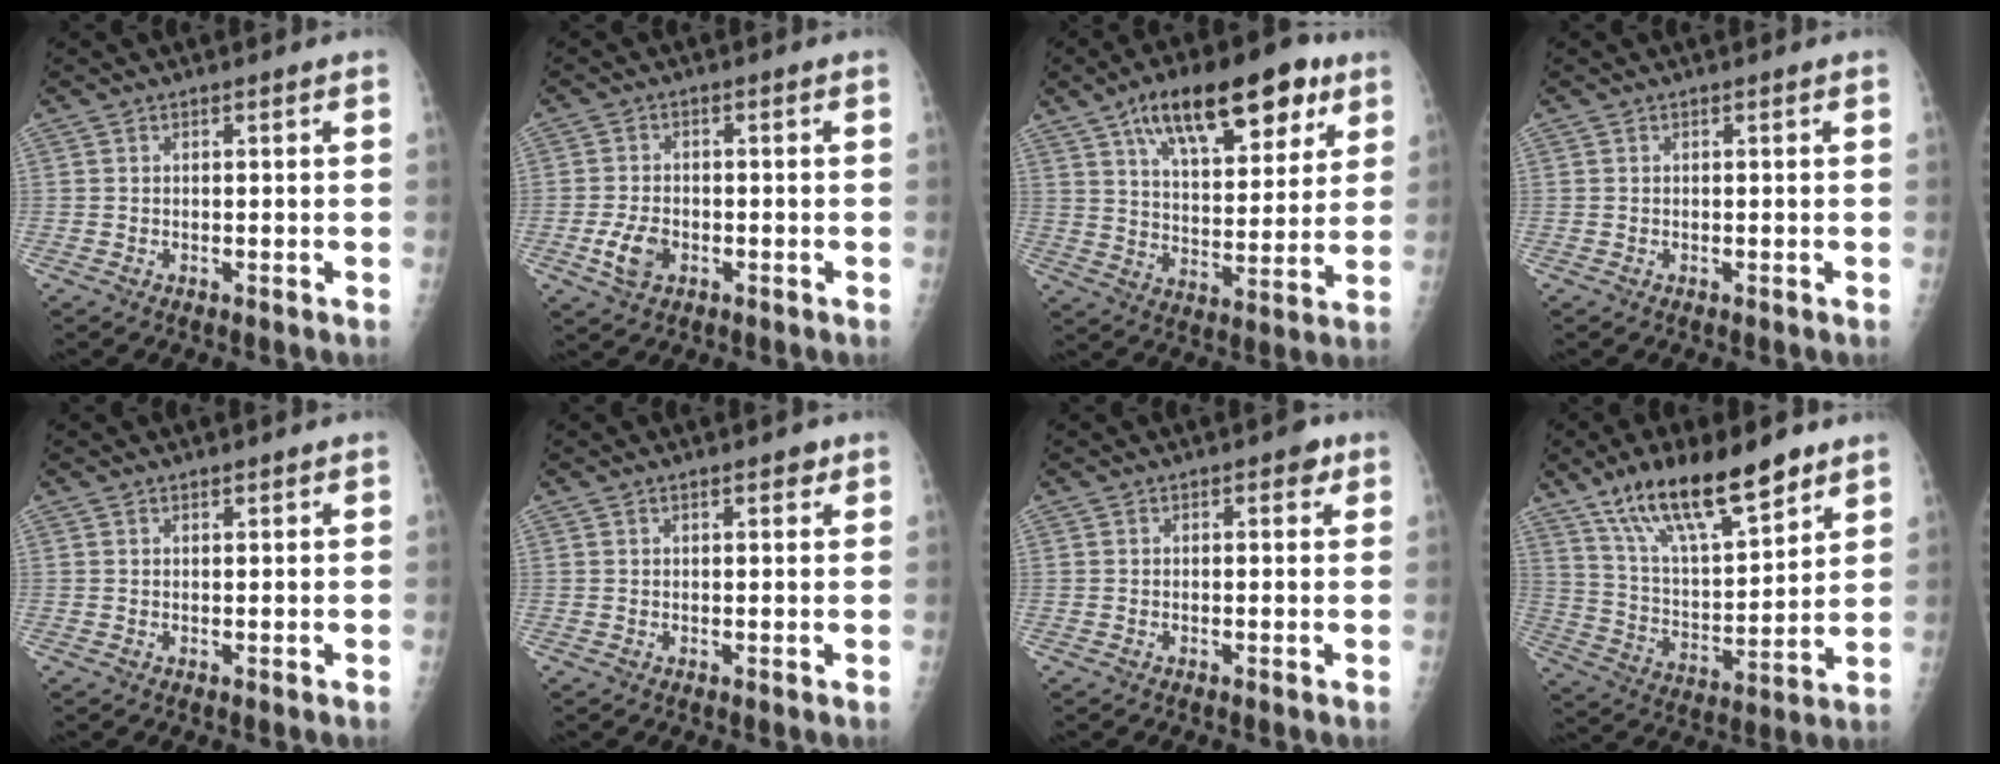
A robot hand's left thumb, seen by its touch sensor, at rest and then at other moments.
{"total": 4.9, "force": [-1.6, 3.2, 3.3], "torque": [-0.063, 0.003, -0.029]}
{"total": 21.2, "force": [11.5, 9.3, 15.2], "torque": [-0.197, -0.022, 0.186]}
{"total": 0.0}
{"total": 0.7, "force": [0.7, 0.3, 0.2], "torque": [-0.004, -0.005, 0.011]}
{"total": 2.1, "force": [1.4, 1.0, 1.3], "torque": [-0.008, -0.005, 0.016]}
{"total": 2.0, "force": [1.0, 1.2, 1.3], "torque": [-0.001, 0.000, 0.007]}
{"total": 19.6, "force": [13.2, 6.4, 13.1], "torque": [-0.197, -0.057, 0.240]}